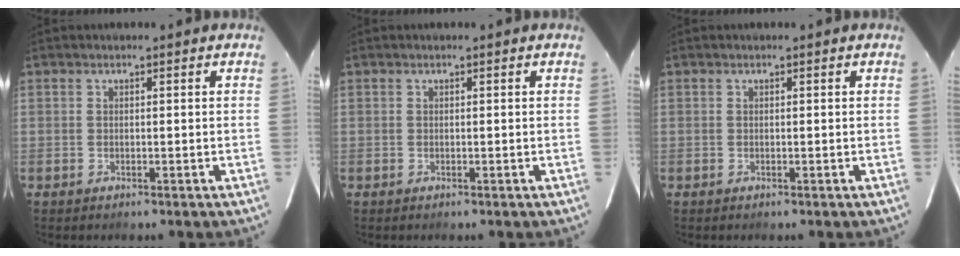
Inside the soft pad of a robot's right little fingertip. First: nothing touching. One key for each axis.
{"total": 0.0}
{"total": 0.0}